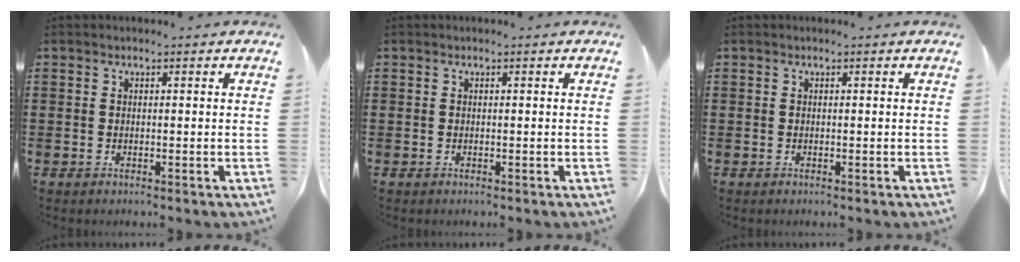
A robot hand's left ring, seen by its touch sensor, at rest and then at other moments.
{"total": 0.0}
{"total": 0.0}